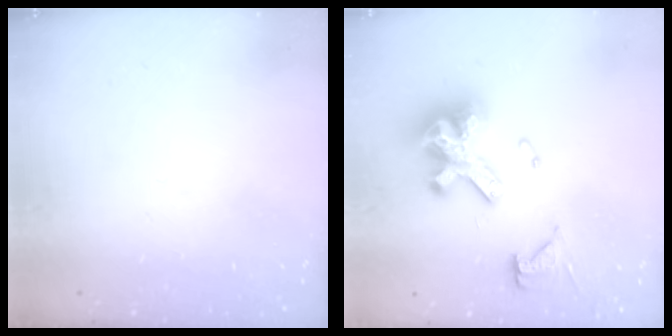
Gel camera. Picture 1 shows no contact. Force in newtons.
{"total": 14.8, "press": 14.7, "slide": 1.7}